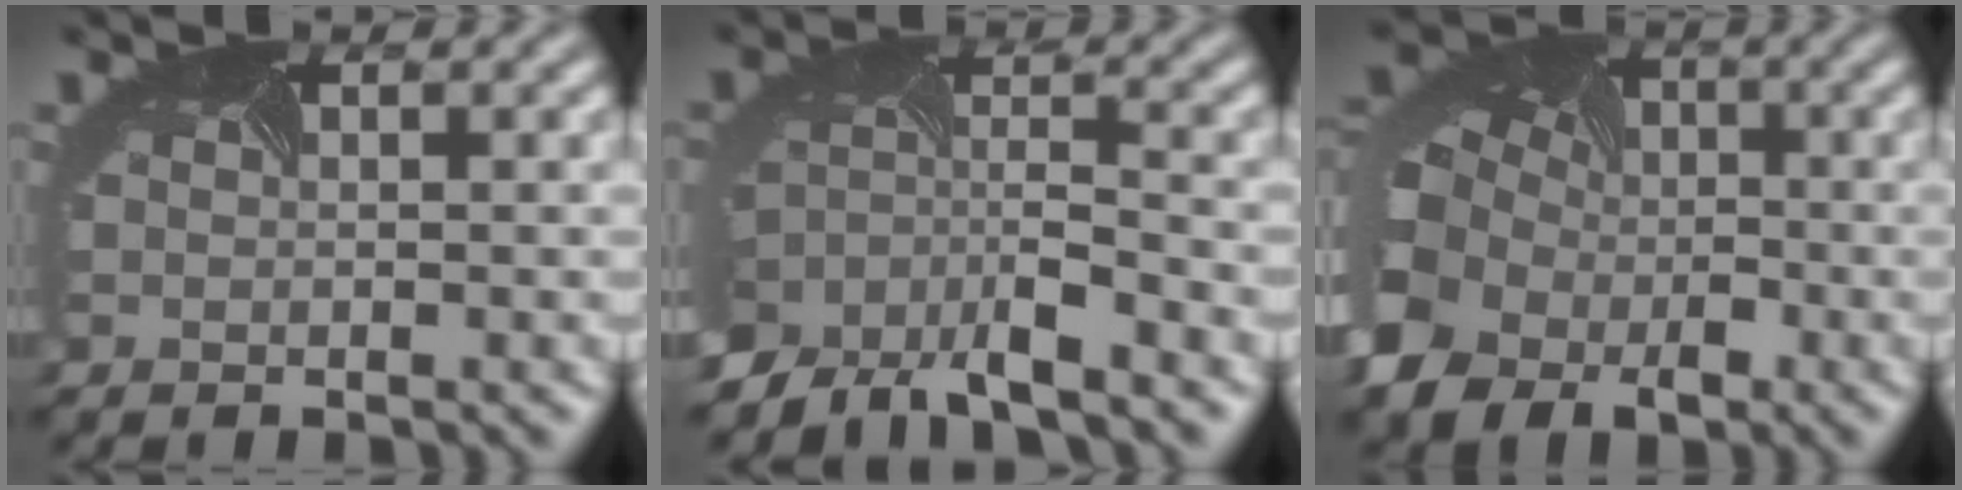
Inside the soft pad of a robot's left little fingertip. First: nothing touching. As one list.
[{"total": 6.7, "force": [-6.0, 1.9, 2.5], "torque": [-0.038, -0.018, -0.106]}, {"total": 13.3, "force": [-4.8, 10.8, 6.2], "torque": [-0.145, -0.045, -0.102]}]